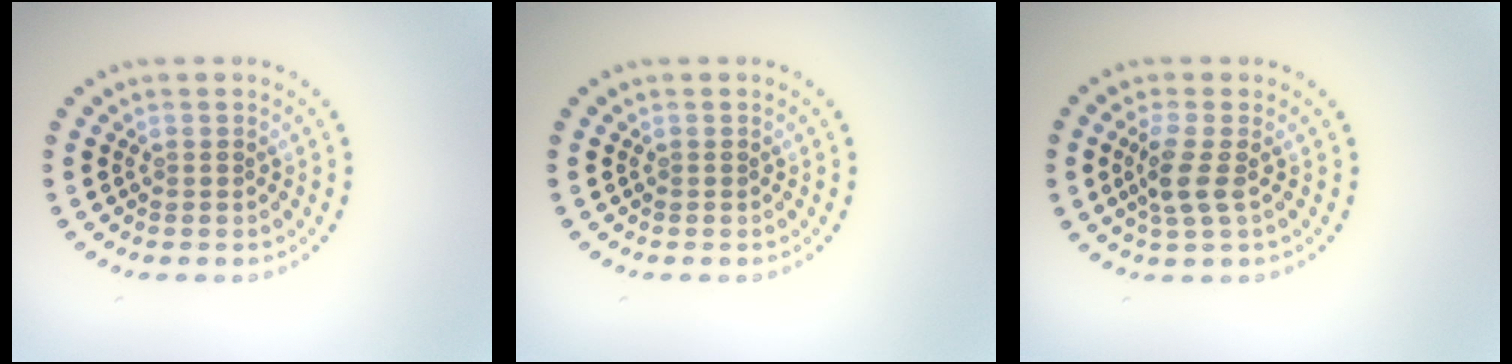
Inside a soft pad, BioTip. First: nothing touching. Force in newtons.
{"total": 0.0}
{"total": 2.5, "press": 2.0, "slide": 1.4}